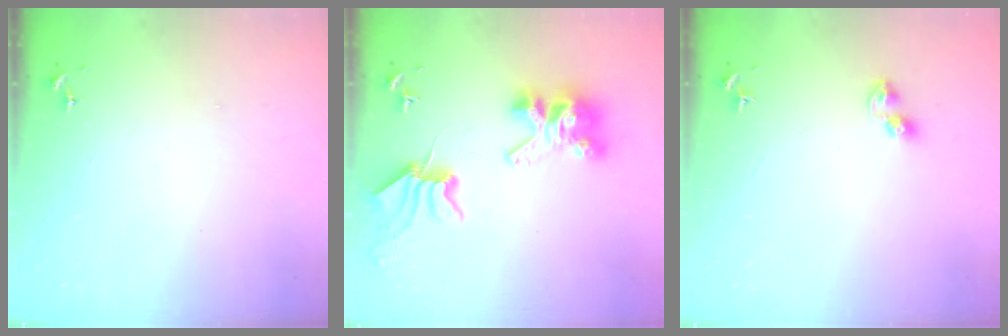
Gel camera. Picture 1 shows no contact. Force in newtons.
{"total": 9.2, "press": 9.1, "slide": 1.2}
{"total": 4.5, "press": 4.5, "slide": 0.5}